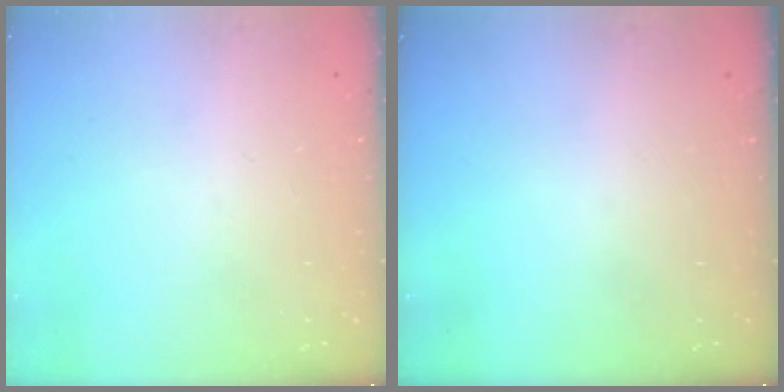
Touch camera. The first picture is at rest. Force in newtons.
{"total": 0.0}